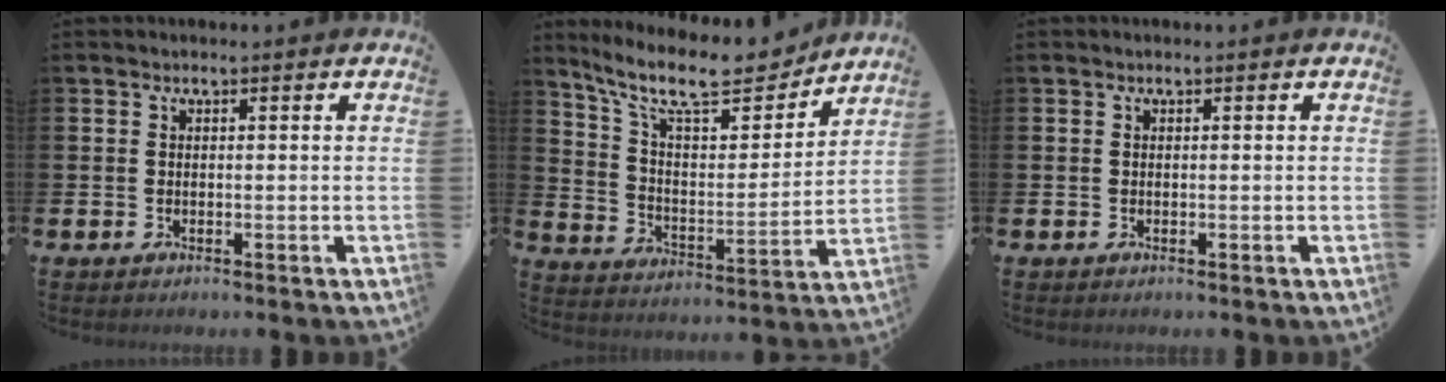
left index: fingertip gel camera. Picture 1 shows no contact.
{"total": 12.2, "force": [10.5, 3.1, 5.2], "torque": [-0.133, -0.064, 0.184]}
{"total": 0.0}